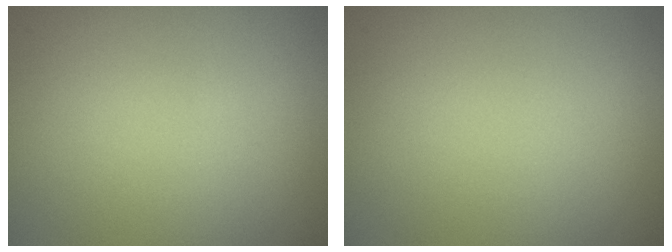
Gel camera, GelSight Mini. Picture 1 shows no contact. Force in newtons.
{"total": 0.0}